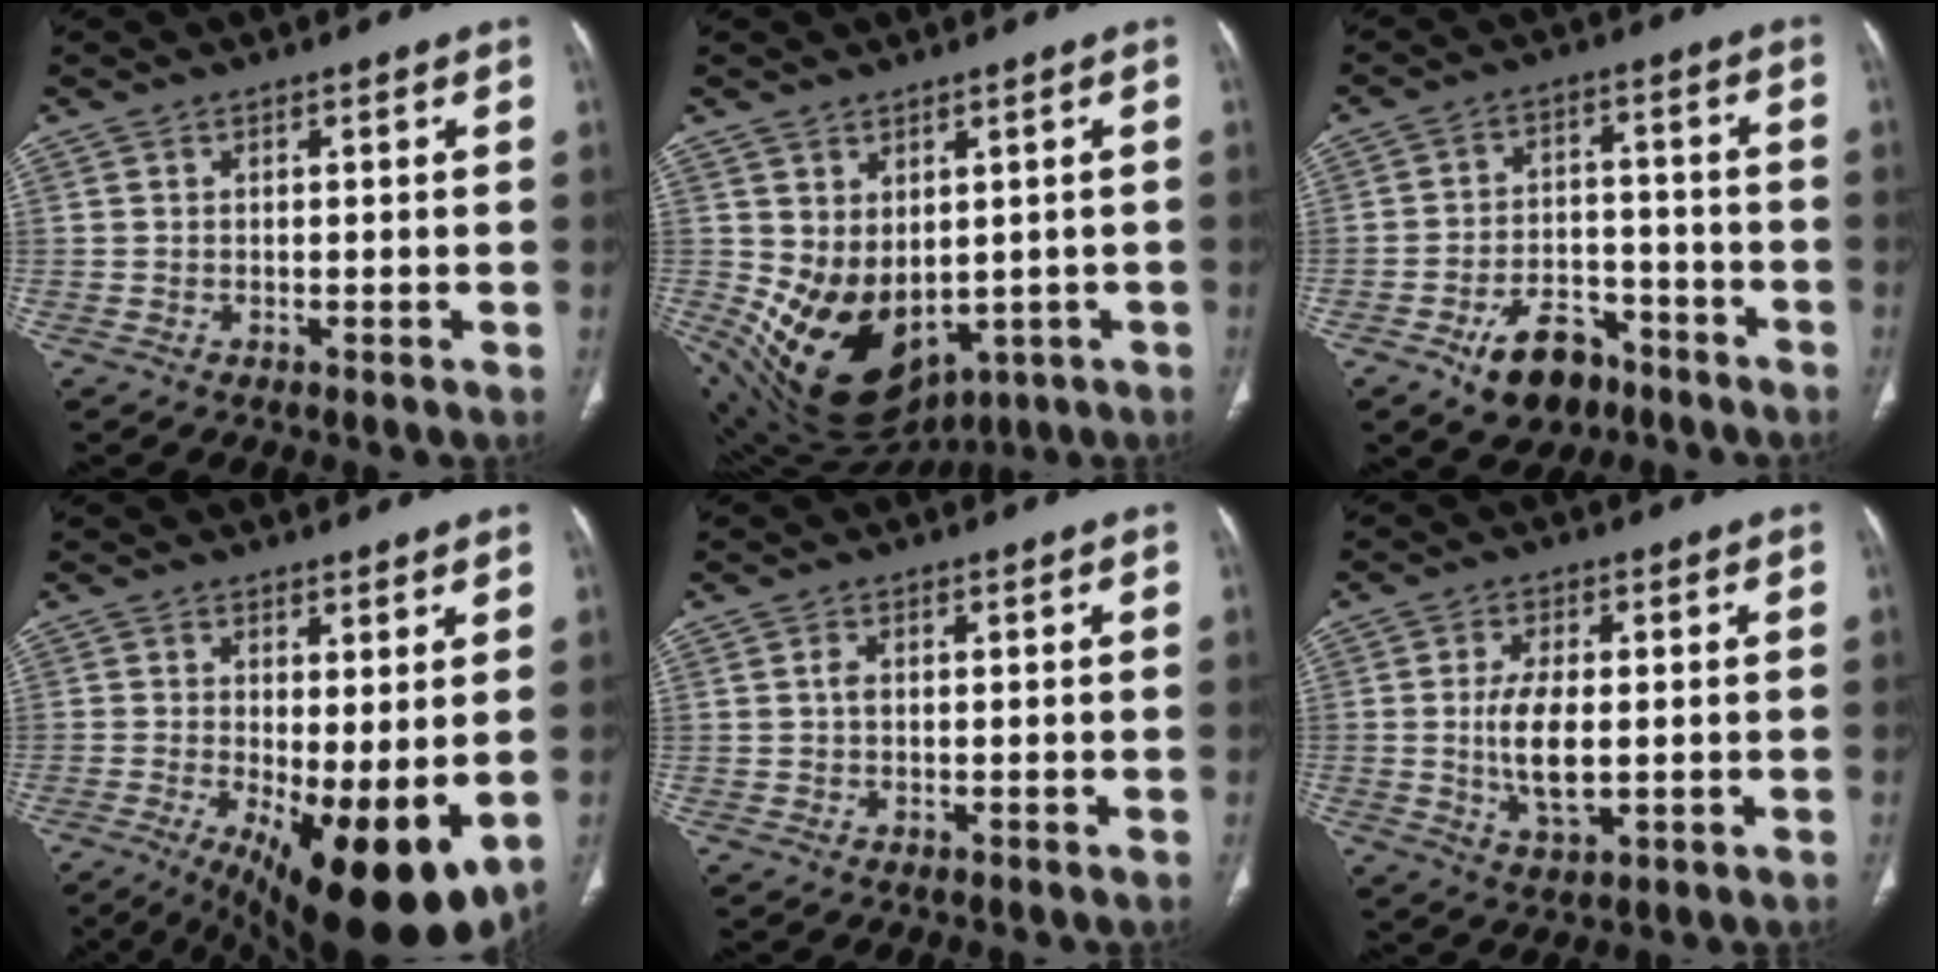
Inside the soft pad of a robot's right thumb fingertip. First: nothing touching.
{"total": 15.3, "force": [-1.7, 10.9, 10.6], "torque": [-0.165, -0.015, 0.016]}
{"total": 10.5, "force": [-6.4, 6.4, 5.3], "torque": [-0.060, 0.045, -0.096]}
{"total": 15.5, "force": [-3.4, 5.5, 14.1], "torque": [-0.198, -0.028, -0.028]}
{"total": 1.2, "force": [0.1, 0.7, 0.9], "torque": [-0.018, 0.003, 0.001]}
{"total": 8.3, "force": [-0.4, 3.9, 7.3], "torque": [-0.139, -0.009, -0.002]}